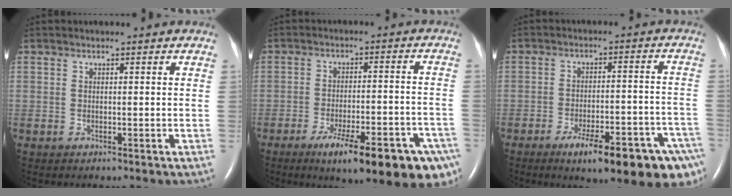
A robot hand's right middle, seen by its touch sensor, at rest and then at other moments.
{"total": 18.2, "force": [-11.6, 4.0, 13.4], "torque": [-0.116, 0.007, -0.160]}
{"total": 16.7, "force": [-10.8, 3.3, 12.3], "torque": [-0.096, 0.018, -0.147]}